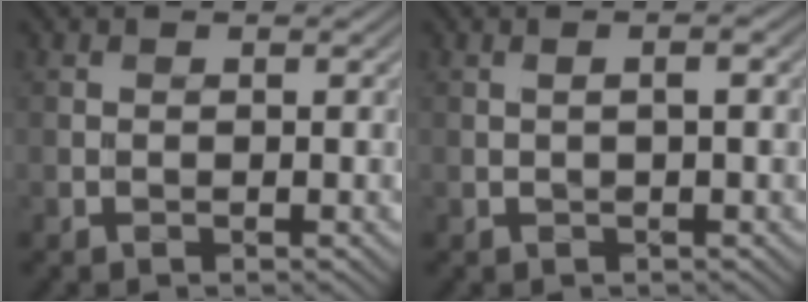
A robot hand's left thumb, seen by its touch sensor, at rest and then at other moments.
{"total": 1.5, "force": [0.3, -0.2, 1.5], "torque": [-0.030, 0.002, 0.004]}